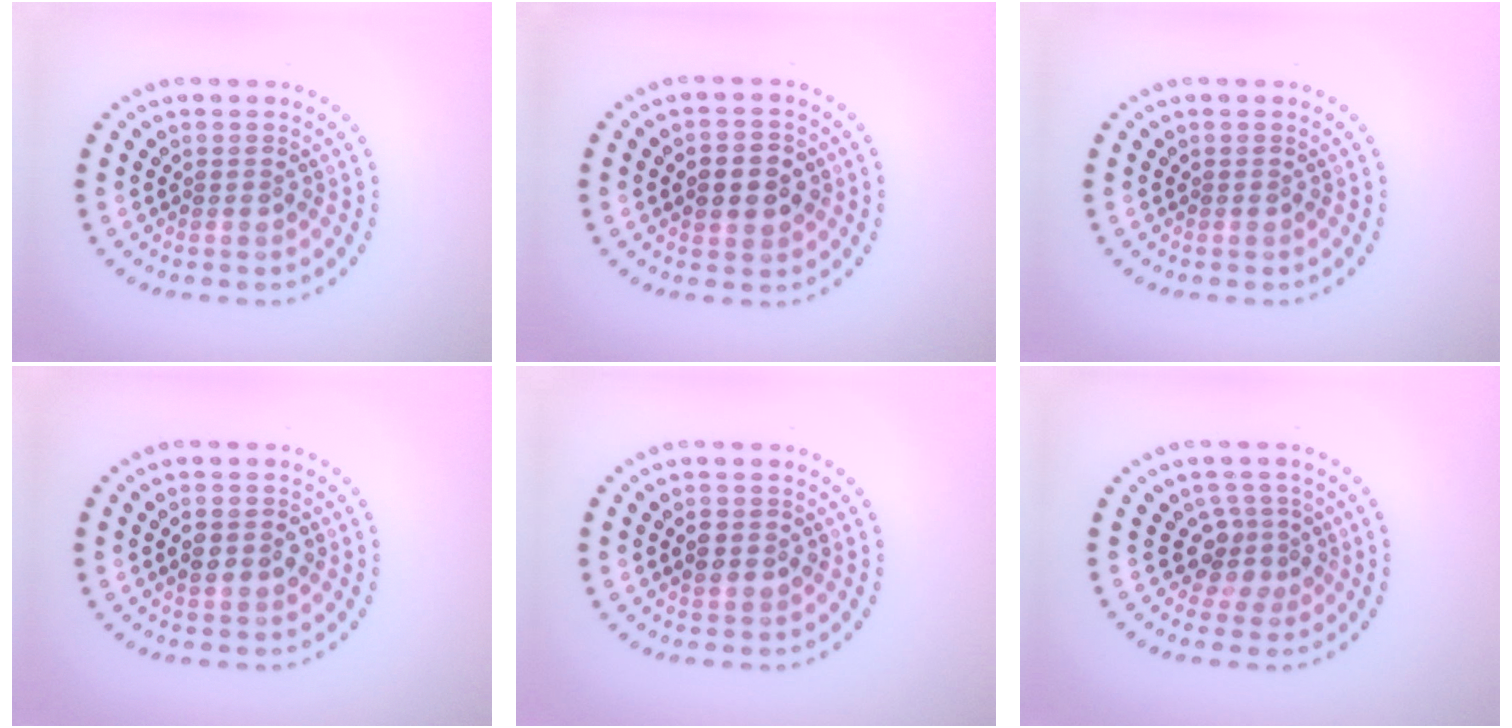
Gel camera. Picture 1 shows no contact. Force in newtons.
{"total": 3.3, "press": 3.3, "slide": 0.4}
{"total": 0.0}
{"total": 3.0, "press": 3.0, "slide": 0.2}
{"total": 1.8, "press": 1.8, "slide": 0.2}
{"total": 2.9, "press": 2.1, "slide": 2.0}